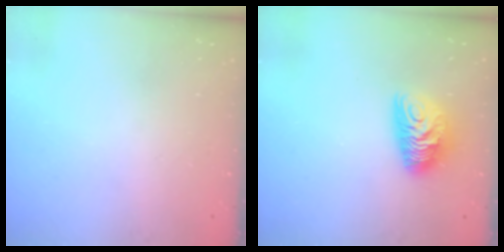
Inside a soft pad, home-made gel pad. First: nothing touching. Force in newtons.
{"total": 10.1, "press": 10.1, "slide": 1.2}